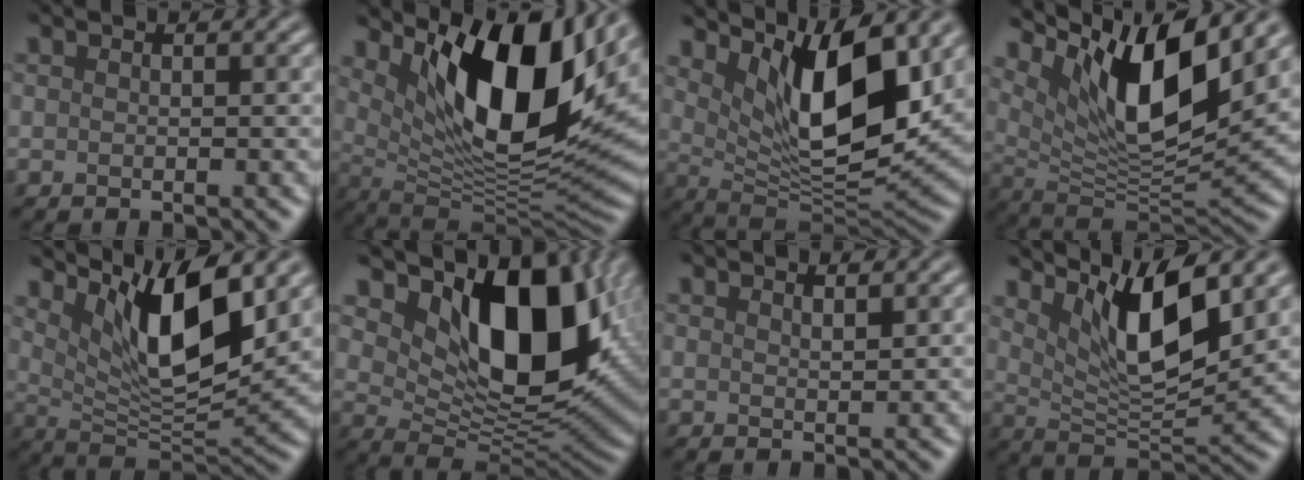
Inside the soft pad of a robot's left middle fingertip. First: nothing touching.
{"total": 13.2, "force": [5.0, 5.4, 10.9], "torque": [-0.166, -0.014, 0.091]}
{"total": 10.4, "force": [4.0, 3.9, 8.8], "torque": [-0.143, -0.019, 0.074]}
{"total": 11.4, "force": [5.4, 3.7, 9.4], "torque": [-0.157, -0.015, 0.106]}
{"total": 9.4, "force": [4.5, 2.9, 7.7], "torque": [-0.132, -0.019, 0.085]}
{"total": 12.0, "force": [4.3, 6.7, 9.0], "torque": [-0.140, -0.022, 0.083]}
{"total": 0.8, "force": [0.8, 0.2, 0.3], "torque": [-0.003, -0.002, 0.012]}
{"total": 8.2, "force": [4.2, 2.5, 6.6], "torque": [-0.117, -0.017, 0.077]}